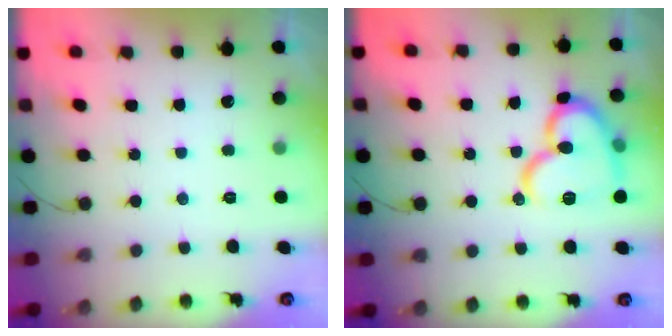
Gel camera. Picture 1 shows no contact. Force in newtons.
{"total": 16.4, "press": 16.3, "slide": 1.6}